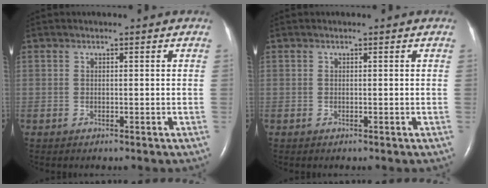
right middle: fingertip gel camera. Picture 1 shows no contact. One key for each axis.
{"total": 0.0}